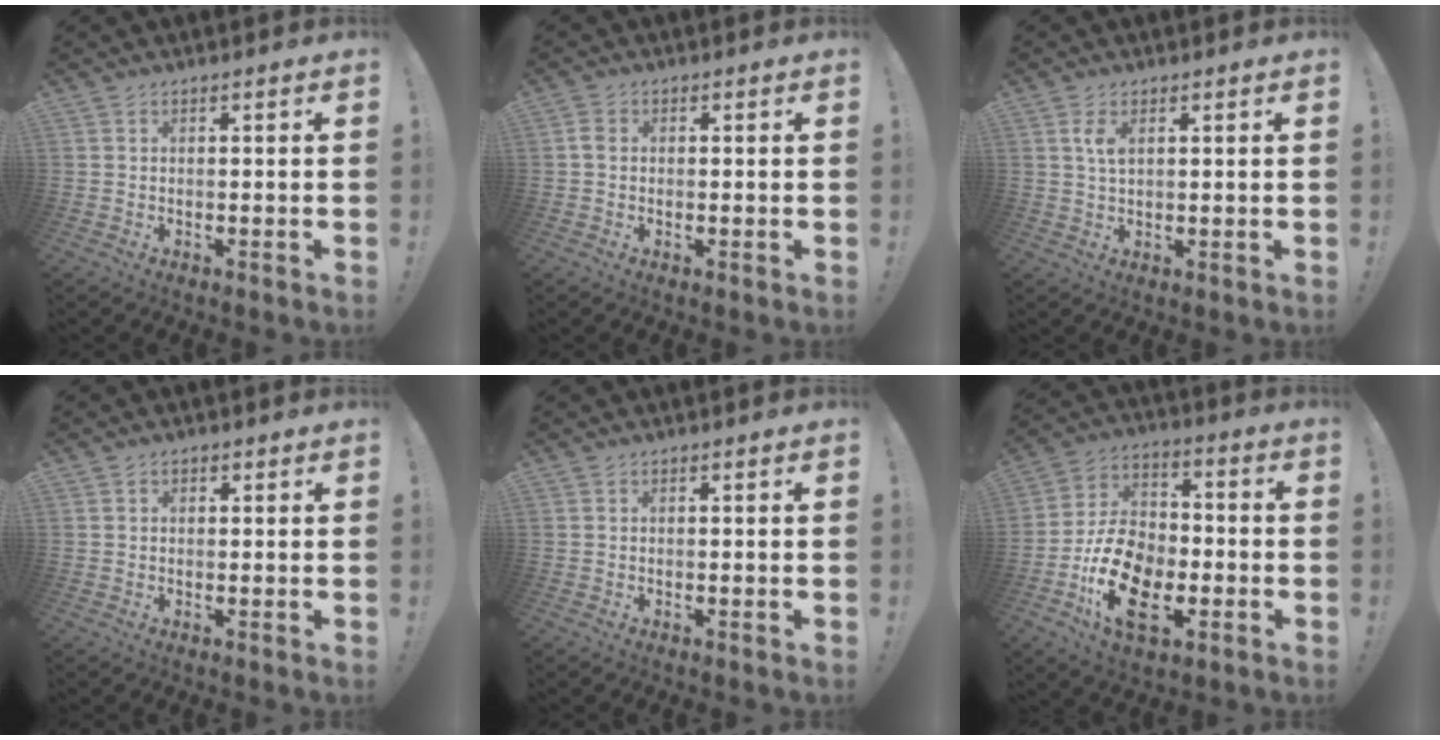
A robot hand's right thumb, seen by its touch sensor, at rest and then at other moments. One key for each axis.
{"total": 2.2, "fx": 0.1, "fy": 1.8, "fz": 1.3, "tx": -0.028, "ty": 0.008, "tz": 0.004}
{"total": 3.9, "fx": 1.5, "fy": 1.6, "fz": 3.2, "tx": -0.053, "ty": -0.002, "tz": 0.024}
{"total": 1.1, "fx": 0.3, "fy": 0.9, "fz": 0.5, "tx": -0.002, "ty": 0.000, "tz": 0.004}
{"total": 0.0}
{"total": 19.2, "fx": -6.9, "fy": 12.3, "fz": 13.0, "tx": -0.234, "ty": 0.041, "tz": -0.111}